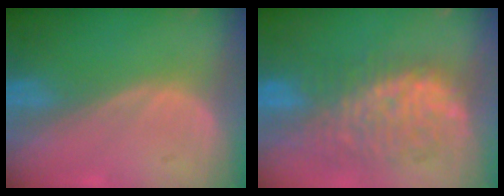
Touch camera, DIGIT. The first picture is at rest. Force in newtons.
{"total": 10.2, "press": 9.7, "slide": 3.2}